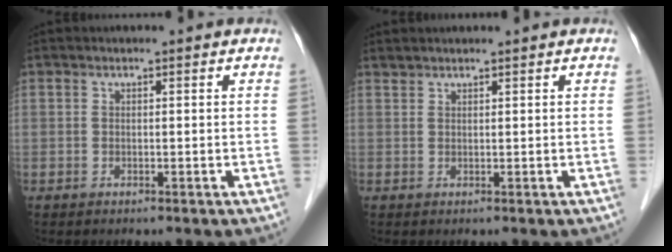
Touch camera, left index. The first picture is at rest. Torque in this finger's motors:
{"motor_torque": [0.11, 0.17, 0.00, -0.03]}